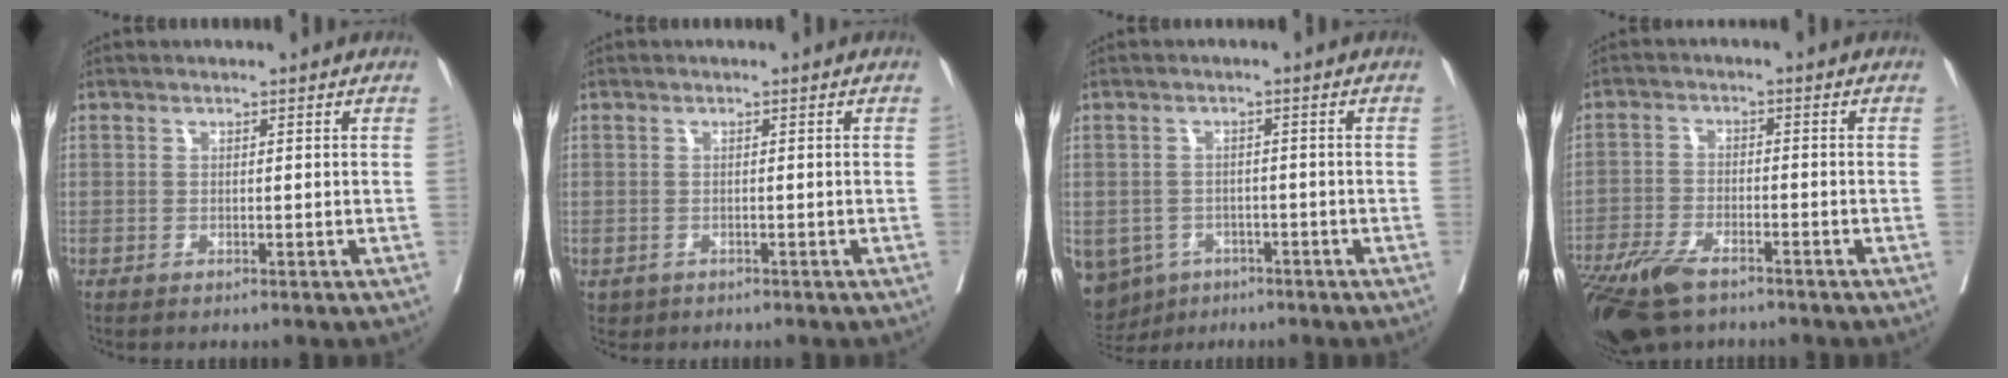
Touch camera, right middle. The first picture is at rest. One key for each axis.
{"total": 1.3, "fx": -0.8, "fy": 1.0, "fz": 0.2, "tx": -0.008, "ty": 0.001, "tz": -0.007}
{"total": 10.6, "fx": -5.8, "fy": 8.4, "fz": 2.8, "tx": -0.088, "ty": -0.003, "tz": -0.074}
{"total": 11.1, "fx": -8.1, "fy": 3.8, "fz": 6.6, "tx": -0.125, "ty": -0.021, "tz": -0.141}